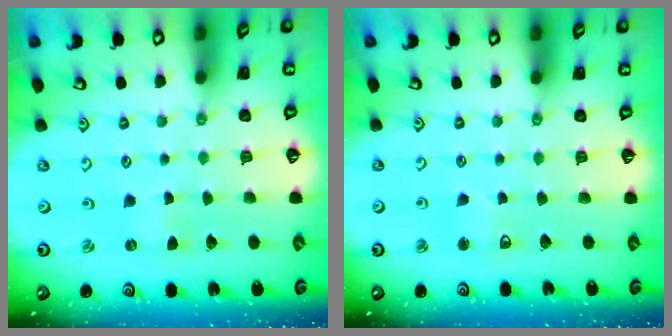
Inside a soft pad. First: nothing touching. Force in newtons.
{"total": 4.2, "press": 4.1, "slide": 0.7}